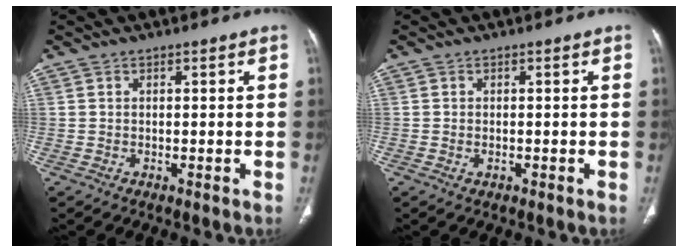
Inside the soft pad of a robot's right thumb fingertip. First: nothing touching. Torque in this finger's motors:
{"motor_torque": [-0.52, 0.16, -0.30, 0.27, -0.01]}